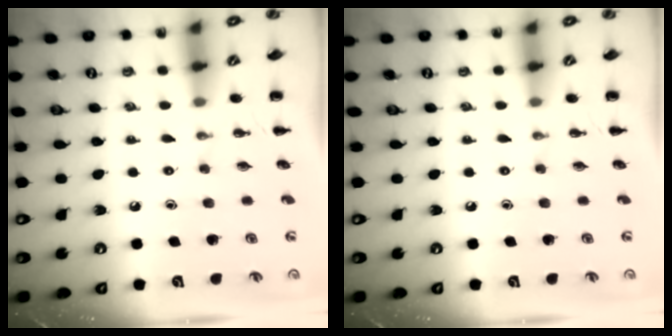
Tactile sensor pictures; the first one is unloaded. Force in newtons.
{"total": 0.0}